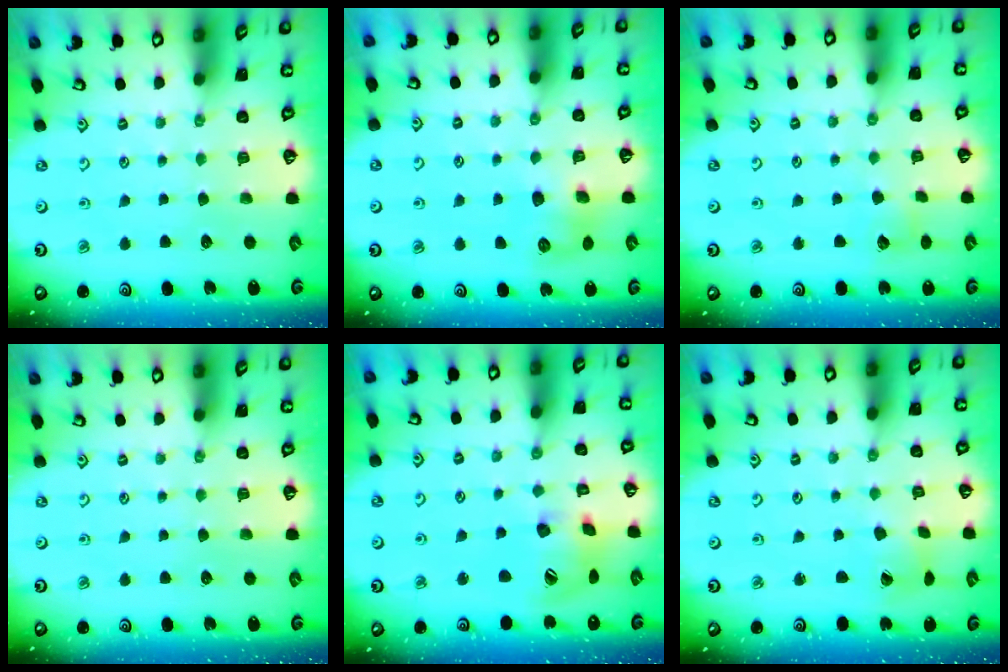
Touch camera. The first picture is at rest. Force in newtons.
{"total": 8.8, "press": 8.7, "slide": 1.0}
{"total": 3.4, "press": 3.4, "slide": 0.4}
{"total": 0.0}
{"total": 16.4, "press": 16.3, "slide": 2.2}
{"total": 2.4, "press": 2.4, "slide": 0.3}